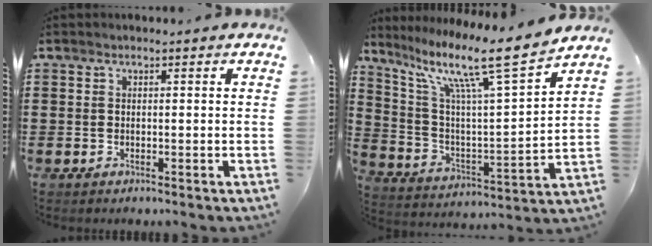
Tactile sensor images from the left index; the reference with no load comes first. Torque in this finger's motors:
{"motor_torque": [2.14, 0.00, 0.41, 0.21]}